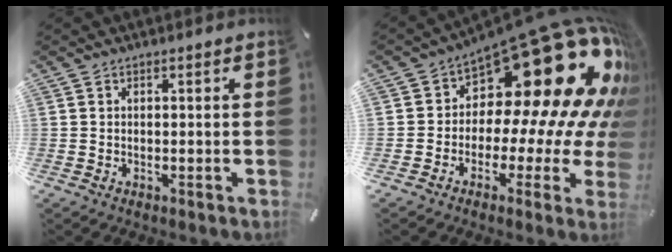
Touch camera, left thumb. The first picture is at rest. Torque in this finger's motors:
{"motor_torque": [1.28, 1.27, 1.69, -0.27, 0.14]}